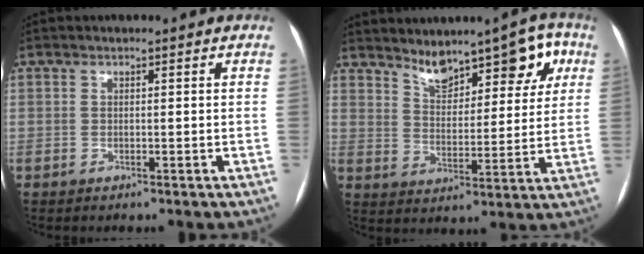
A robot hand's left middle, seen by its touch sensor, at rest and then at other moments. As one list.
[{"total": 10.6, "force": [7.1, 4.2, 6.7], "torque": [-0.082, 0.019, 0.113]}]